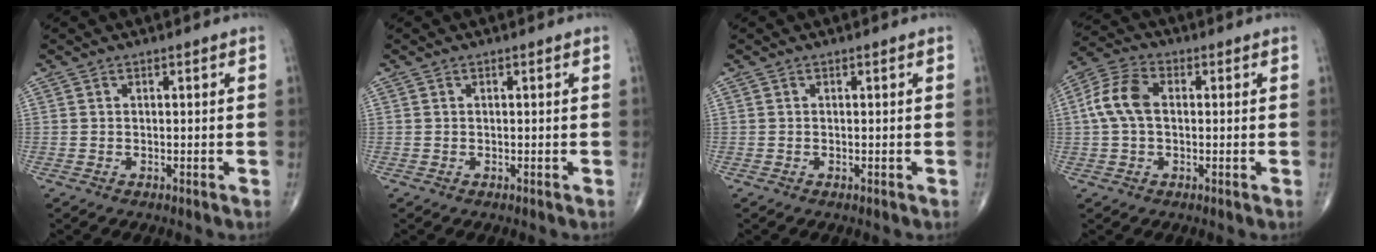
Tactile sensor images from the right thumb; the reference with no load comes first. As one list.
[{"total": 0.0}, {"total": 0.0}, {"total": 8.2, "force": [0.7, 5.1, 6.3], "torque": [-0.138, 0.025, 0.008]}]